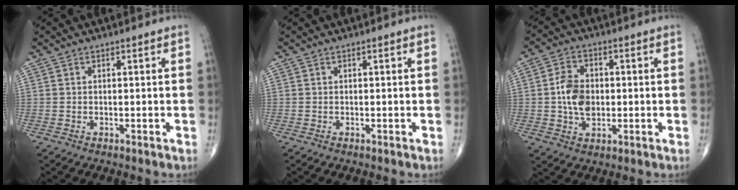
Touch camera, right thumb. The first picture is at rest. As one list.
[{"total": 0.0}, {"total": 8.0, "force": [-0.2, 5.6, 5.8], "torque": [-0.093, 0.005, -0.004]}]